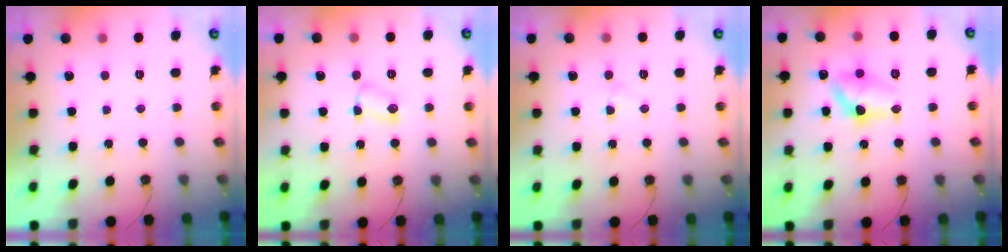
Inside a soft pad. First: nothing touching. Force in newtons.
{"total": 2.9, "press": 2.9, "slide": 0.5}
{"total": 3.0, "press": 3.0, "slide": 0.3}
{"total": 10.9, "press": 10.9, "slide": 0.9}